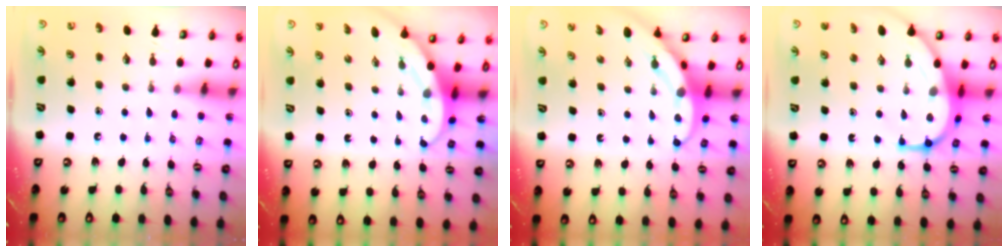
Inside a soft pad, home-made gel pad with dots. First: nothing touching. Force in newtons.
{"total": 3.8, "press": 3.8, "slide": 0.2}
{"total": 4.0, "press": 4.0, "slide": 0.7}
{"total": 11.2, "press": 11.1, "slide": 1.1}